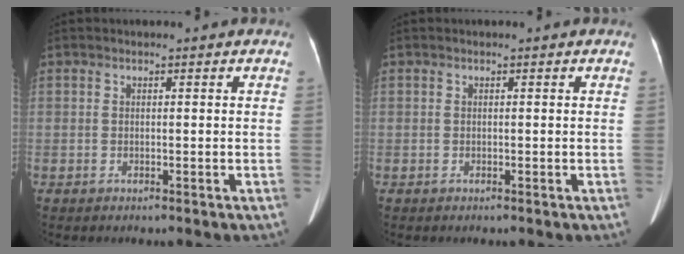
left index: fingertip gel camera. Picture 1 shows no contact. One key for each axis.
{"total": 0.0}